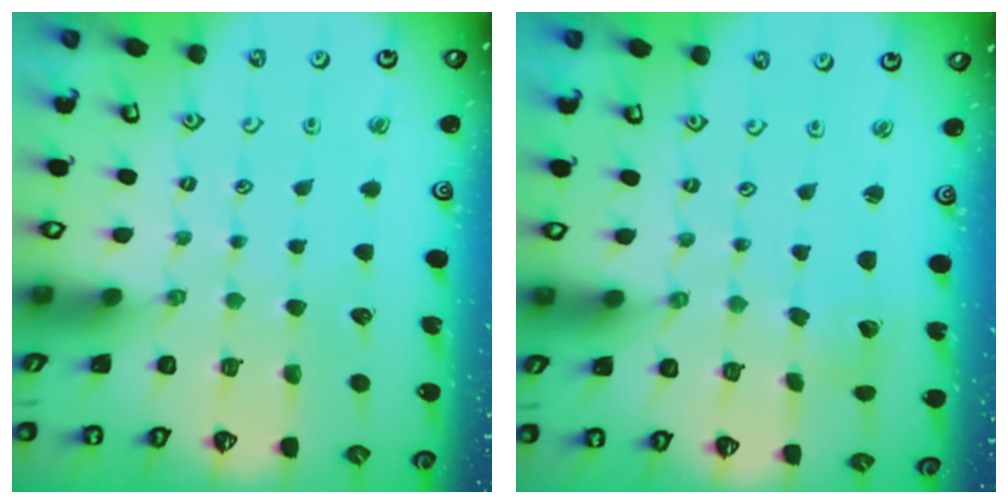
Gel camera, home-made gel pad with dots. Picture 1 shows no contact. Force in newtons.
{"total": 1.4, "press": 1.4, "slide": 0.1}